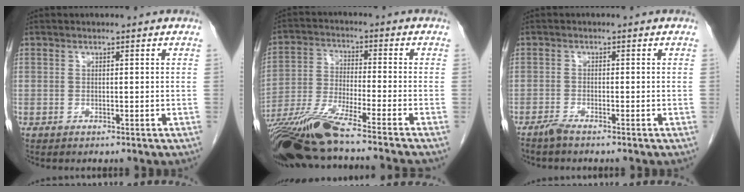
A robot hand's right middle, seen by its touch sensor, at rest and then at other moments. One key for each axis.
{"total": 15.3, "fx": -12.2, "fy": -1.2, "fz": 9.2, "tx": -0.187, "ty": -0.035, "tz": -0.219}
{"total": 1.8, "fx": -1.6, "fy": -0.2, "fz": 0.8, "tx": -0.025, "ty": -0.004, "tz": -0.035}